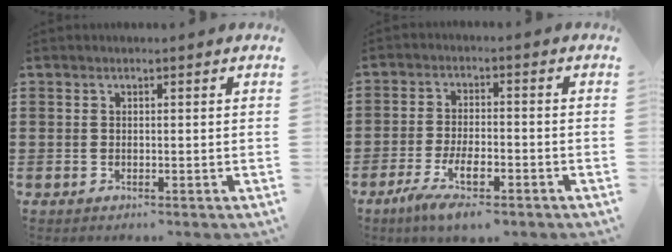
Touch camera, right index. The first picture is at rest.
{"total": 6.2, "force": [-3.8, 1.8, 4.5], "torque": [-0.095, 0.000, -0.071]}